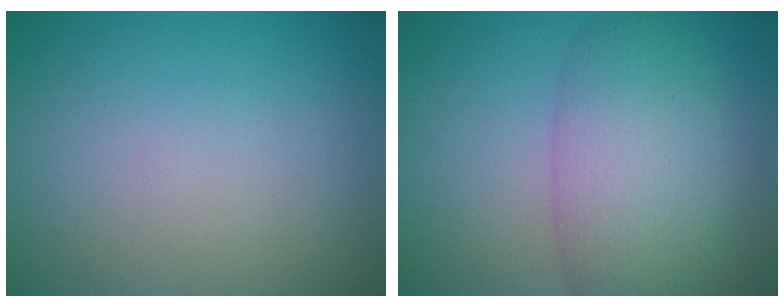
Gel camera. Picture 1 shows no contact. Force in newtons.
{"total": 6.9, "press": 6.9, "slide": 0.2}